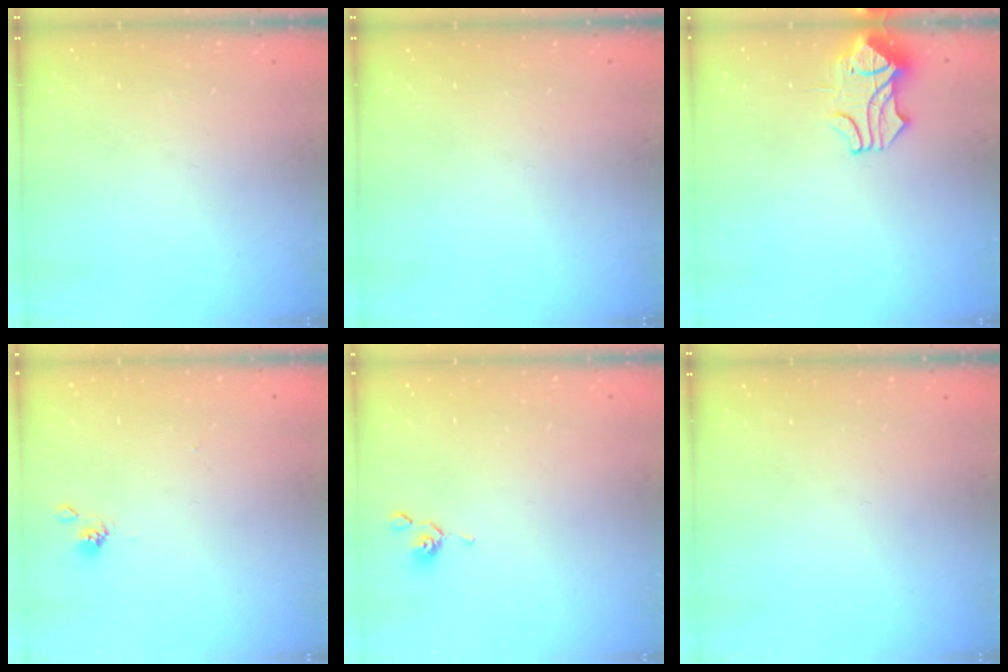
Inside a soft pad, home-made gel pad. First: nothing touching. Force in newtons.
{"total": 0.0}
{"total": 1.2, "press": 0.9, "slide": 0.8}
{"total": 2.4, "press": 2.4, "slide": 0.2}
{"total": 1.8, "press": 1.8, "slide": 0.2}
{"total": 0.0}